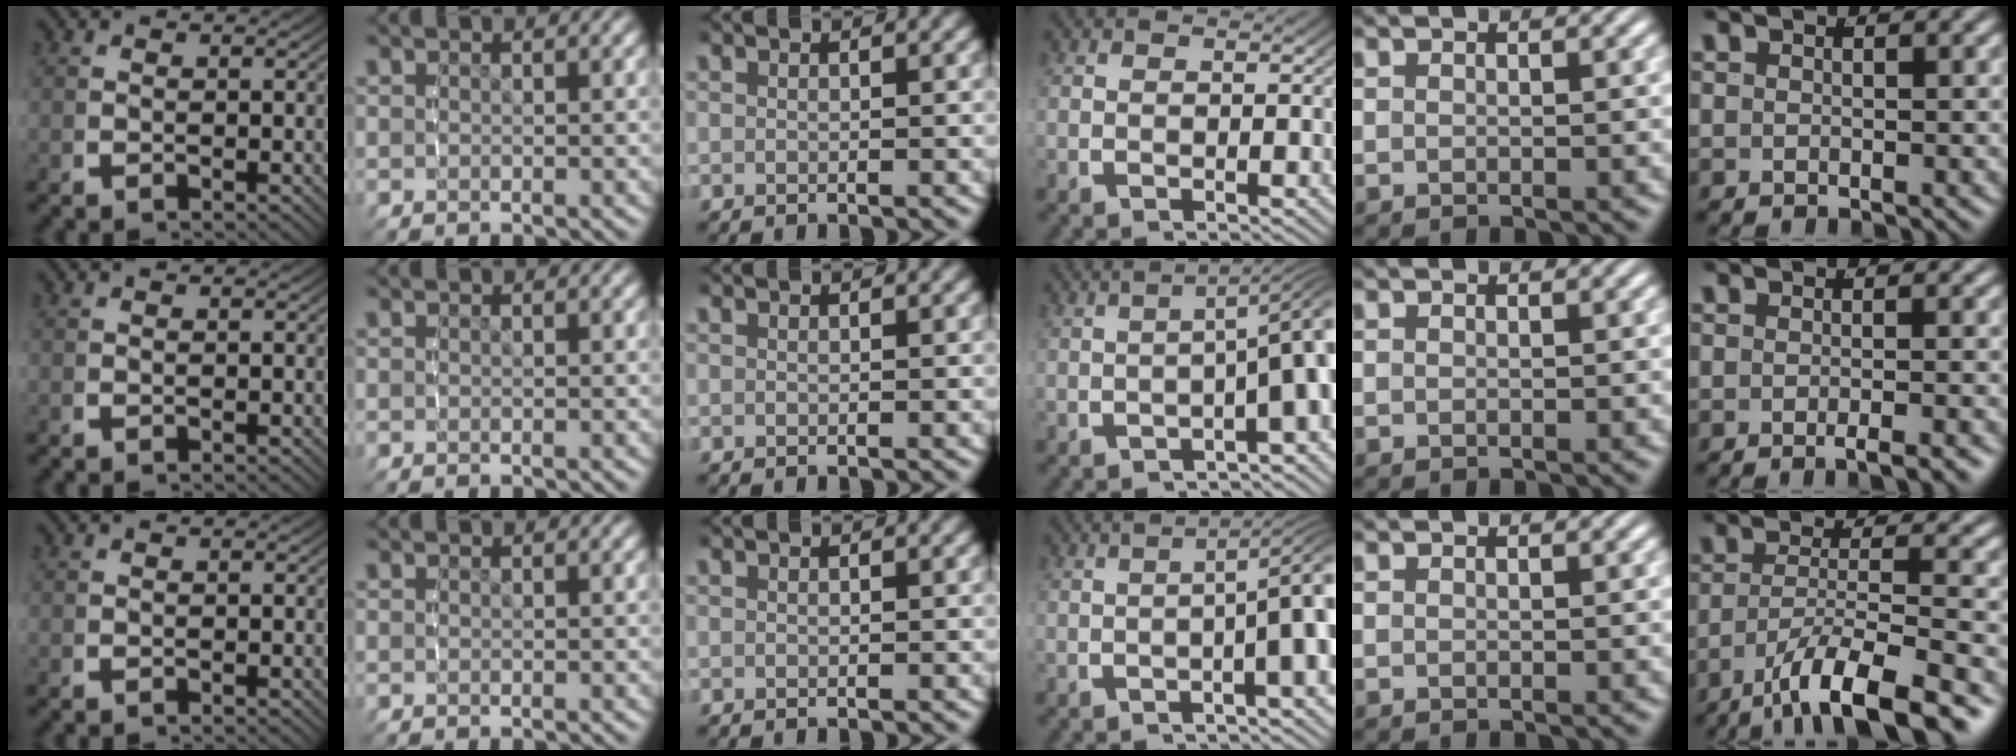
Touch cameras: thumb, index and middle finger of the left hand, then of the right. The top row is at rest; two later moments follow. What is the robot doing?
{"motion": "lift_and_place", "object": "bottle"}